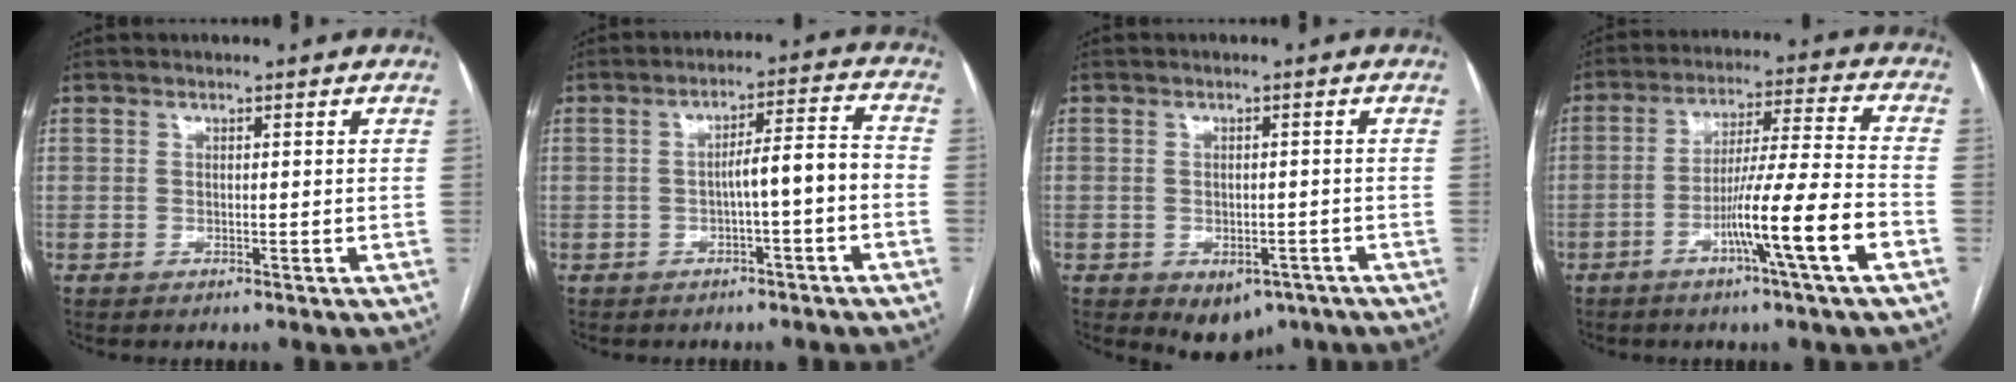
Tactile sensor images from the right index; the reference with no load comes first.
{"total": 5.9, "force": [-1.7, 0.5, 5.6], "torque": [-0.082, 0.026, -0.022]}
{"total": 5.9, "force": [-3.5, 4.0, 2.6], "torque": [-0.021, 0.002, -0.038]}
{"total": 12.3, "force": [-5.4, -1.3, 11.0], "torque": [-0.188, -0.002, -0.091]}